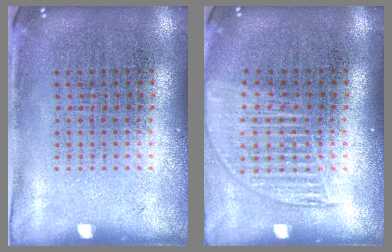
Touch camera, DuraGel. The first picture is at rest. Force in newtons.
{"total": 1.4, "press": 1.3, "slide": 0.5}